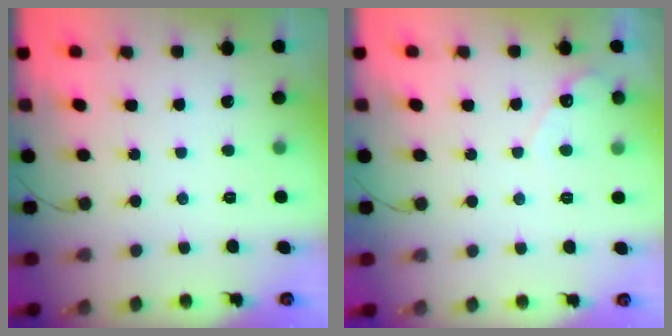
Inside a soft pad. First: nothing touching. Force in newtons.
{"total": 3.6, "press": 3.6, "slide": 0.1}